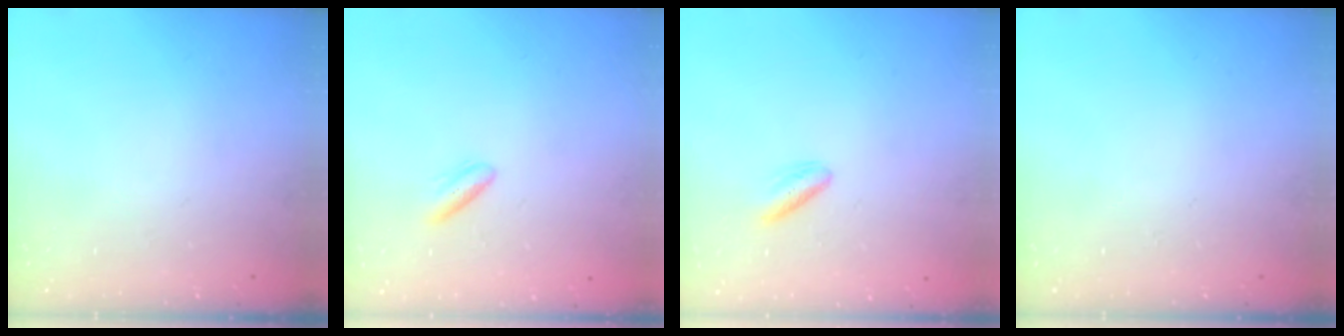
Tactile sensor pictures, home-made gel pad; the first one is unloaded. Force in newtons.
{"total": 3.2, "press": 2.9, "slide": 1.4}
{"total": 2.8, "press": 2.5, "slide": 1.3}
{"total": 0.0}